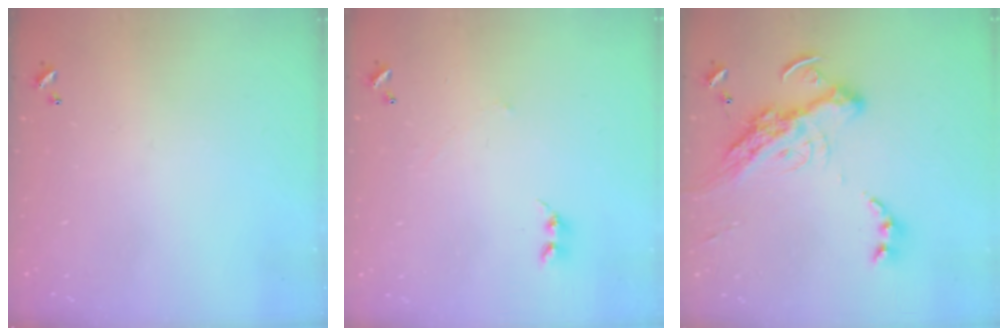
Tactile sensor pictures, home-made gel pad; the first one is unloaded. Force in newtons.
{"total": 2.3, "press": 2.3, "slide": 0.3}
{"total": 21.4, "press": 21.3, "slide": 1.9}